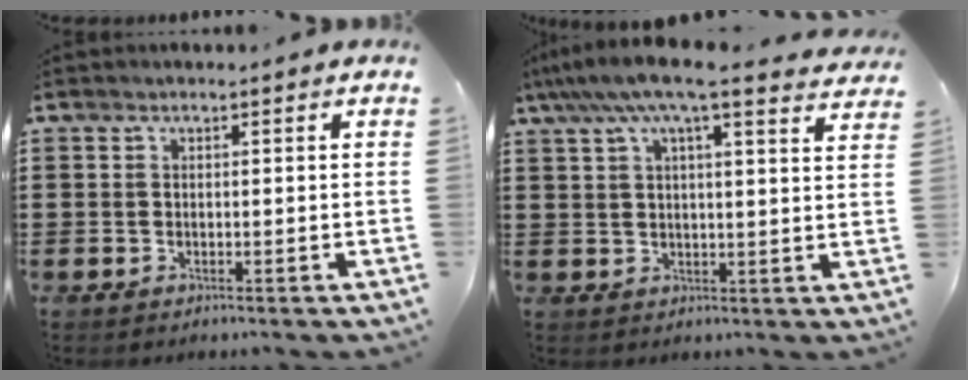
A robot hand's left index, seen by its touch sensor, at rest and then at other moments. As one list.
[{"total": 7.9, "force": [6.4, 0.4, 4.6], "torque": [-0.110, -0.019, 0.113]}]